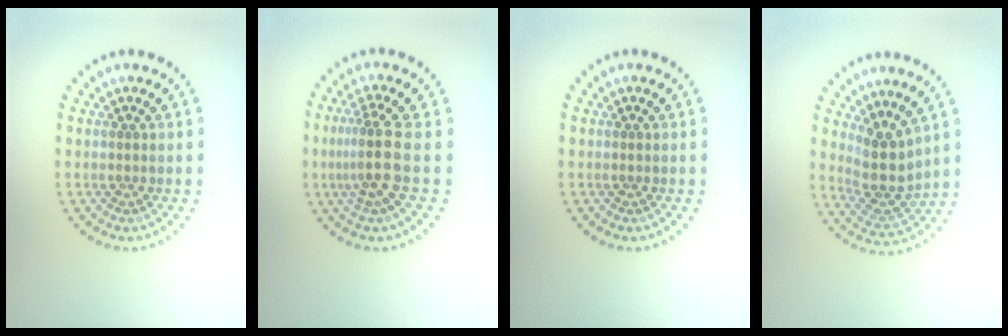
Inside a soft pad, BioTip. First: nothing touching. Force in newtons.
{"total": 3.5, "press": 2.7, "slide": 2.2}
{"total": 0.0}
{"total": 3.7, "press": 2.9, "slide": 2.2}